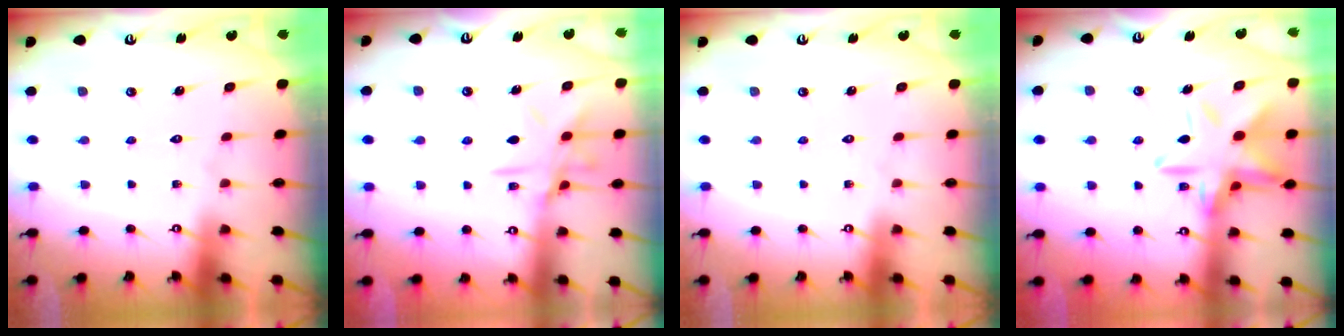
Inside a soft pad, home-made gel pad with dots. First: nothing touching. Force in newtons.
{"total": 10.9, "press": 10.9, "slide": 0.8}
{"total": 0.0}
{"total": 16.4, "press": 16.4, "slide": 1.2}